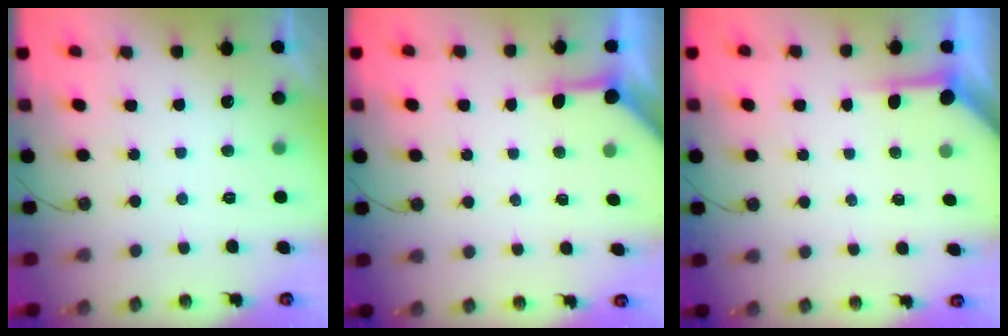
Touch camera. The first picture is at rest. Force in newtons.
{"total": 4.0, "press": 3.9, "slide": 0.5}
{"total": 3.7, "press": 3.6, "slide": 0.4}